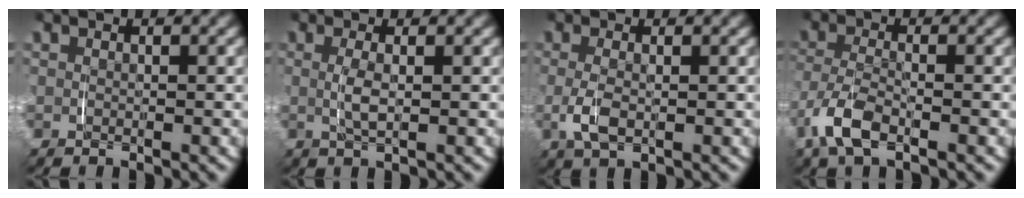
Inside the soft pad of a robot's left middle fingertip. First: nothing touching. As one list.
[{"total": 1.6, "force": [-0.3, -0.1, 1.5], "torque": [-0.036, -0.006, 0.000]}, {"total": 1.9, "force": [-0.7, 0.5, 1.7], "torque": [-0.049, -0.010, -0.007]}, {"total": 3.6, "force": [-2.7, 0.8, 2.2], "torque": [-0.055, -0.012, -0.045]}]